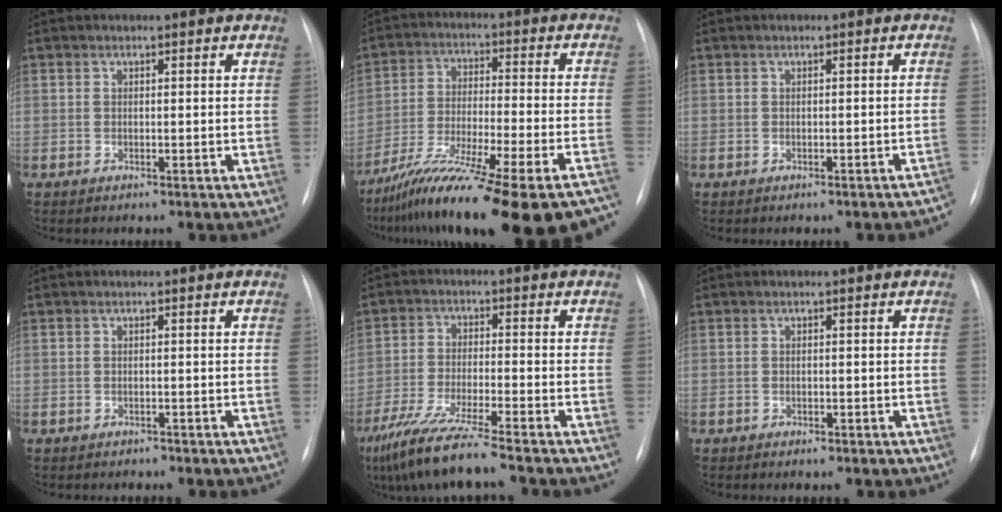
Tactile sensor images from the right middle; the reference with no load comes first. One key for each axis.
{"total": 26.0, "fx": -21.0, "fy": 1.9, "fz": 15.2, "tx": -0.191, "ty": -0.040, "tz": -0.317}
{"total": 2.0, "fx": -1.8, "fy": -0.2, "fz": 0.9, "tx": -0.006, "ty": 0.010, "tz": -0.021}
{"total": 0.6, "fx": -0.5, "fy": 0.3, "fz": 0.0, "tx": -0.008, "ty": 0.000, "tz": -0.008}
{"total": 10.7, "fx": -8.4, "fy": -0.7, "fz": 6.6, "tx": -0.121, "ty": -0.040, "tz": -0.147}
{"total": 1.0, "fx": -0.6, "fy": 0.6, "fz": 0.6, "tx": -0.009, "ty": 0.000, "tz": -0.003}